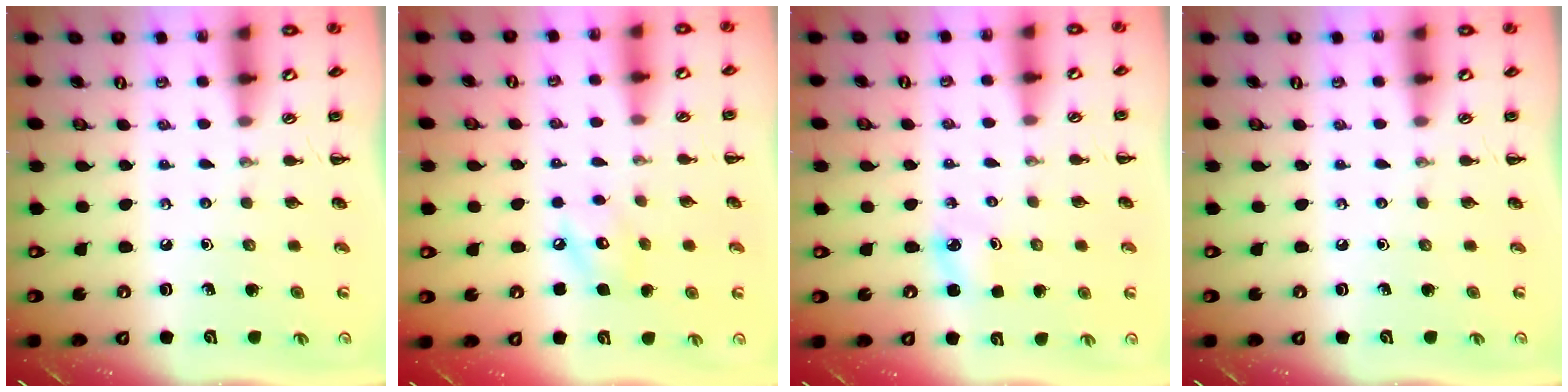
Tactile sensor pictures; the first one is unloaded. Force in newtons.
{"total": 7.2, "press": 7.2, "slide": 0.6}
{"total": 3.6, "press": 3.4, "slide": 1.1}
{"total": 0.0}